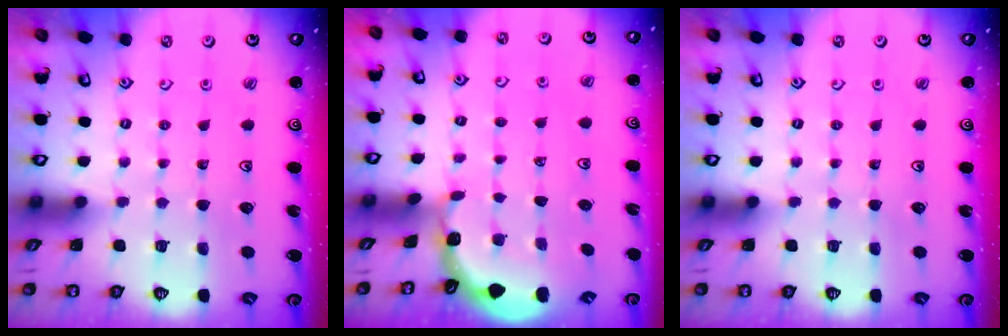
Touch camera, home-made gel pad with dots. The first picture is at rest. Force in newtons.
{"total": 1.1, "press": 1.1, "slide": 0.1}
{"total": 0.0}